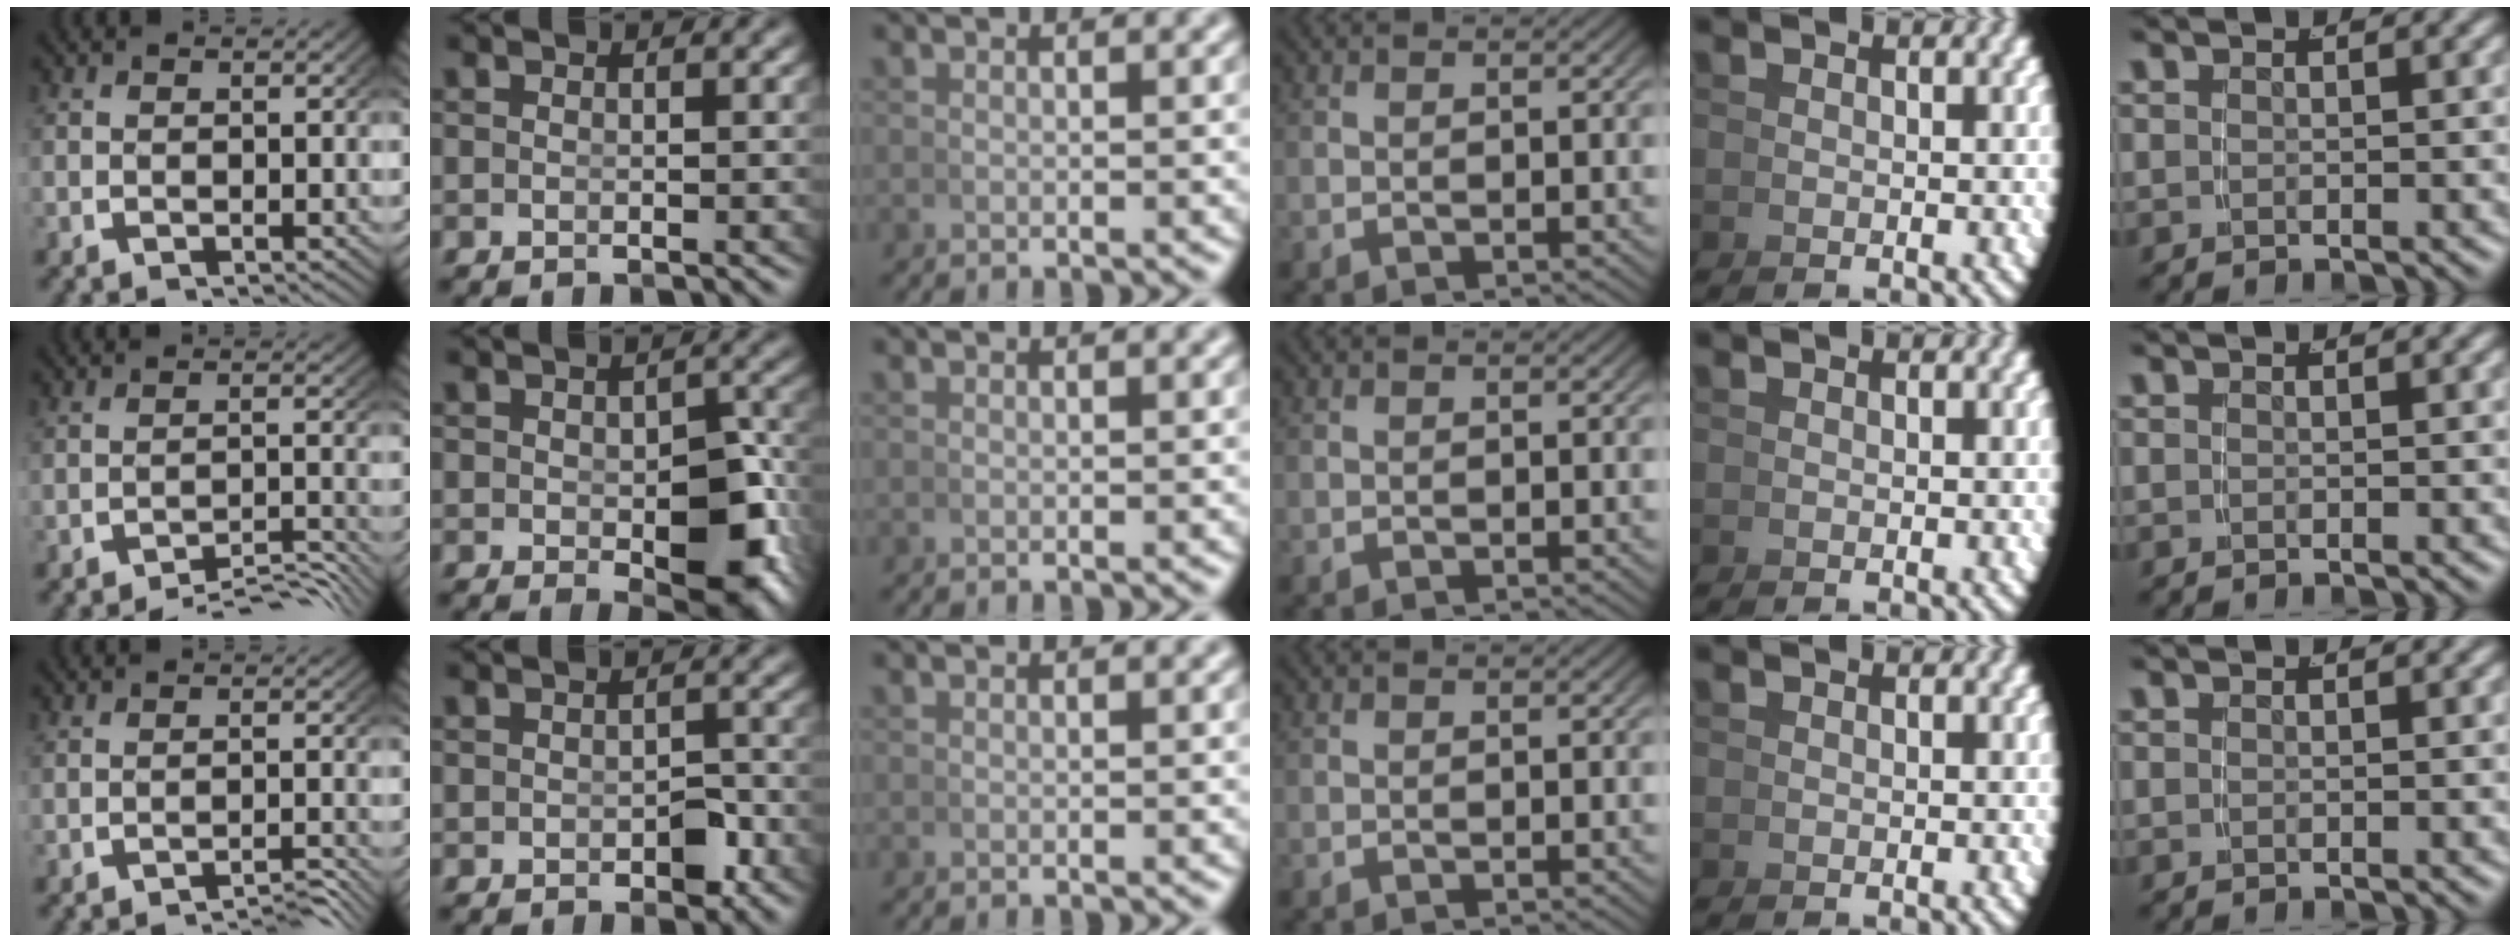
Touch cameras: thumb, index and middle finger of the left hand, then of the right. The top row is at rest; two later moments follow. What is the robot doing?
{"motion": "grasp_and_lifting", "object": "pen"}